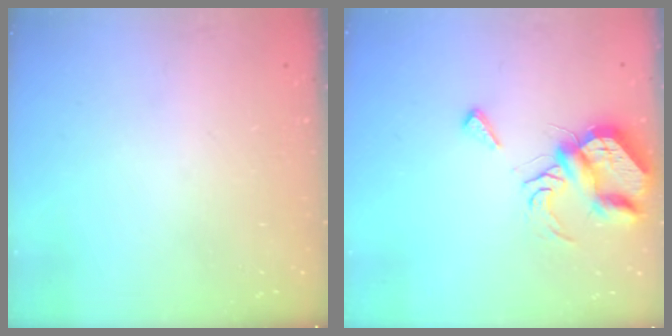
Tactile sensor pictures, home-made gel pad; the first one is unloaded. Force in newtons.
{"total": 10.1, "press": 10.0, "slide": 1.2}